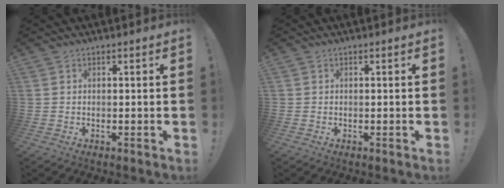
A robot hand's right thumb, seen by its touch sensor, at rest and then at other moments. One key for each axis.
{"total": 0.0}